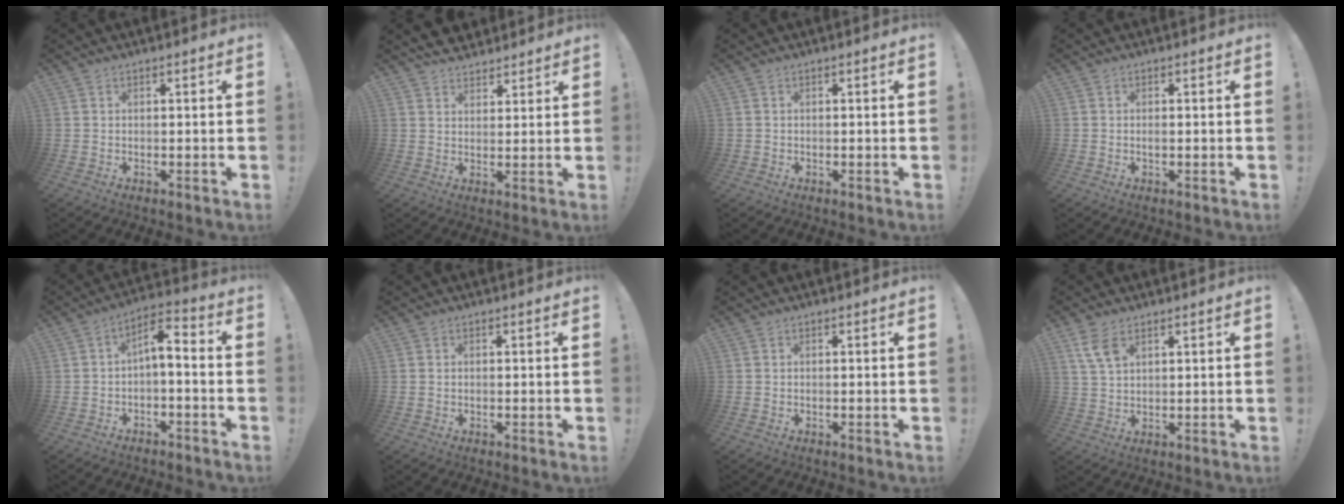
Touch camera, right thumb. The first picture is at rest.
{"total": 5.0, "force": [4.5, 2.3, 0.2], "torque": [-0.003, -0.024, 0.084]}
{"total": 0.7, "force": [-0.4, 0.5, 0.1], "torque": [0.000, 0.003, -0.008]}
{"total": 1.3, "force": [-0.1, 1.3, 0.3], "torque": [0.002, 0.000, -0.003]}
{"total": 5.6, "force": [-0.9, 2.1, 5.1], "torque": [-0.083, 0.006, -0.017]}
{"total": 0.0}
{"total": 0.0}
{"total": 6.3, "force": [3.6, 3.2, 4.1], "torque": [-0.073, -0.013, 0.068]}